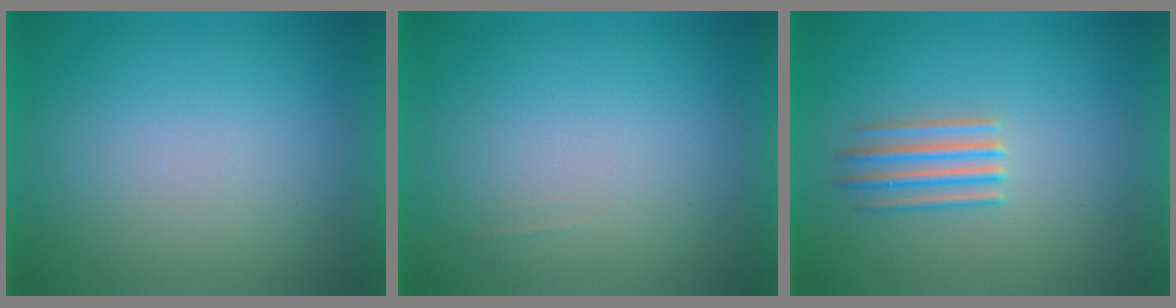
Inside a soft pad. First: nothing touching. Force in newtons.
{"total": 2.1}
{"total": 2.9}